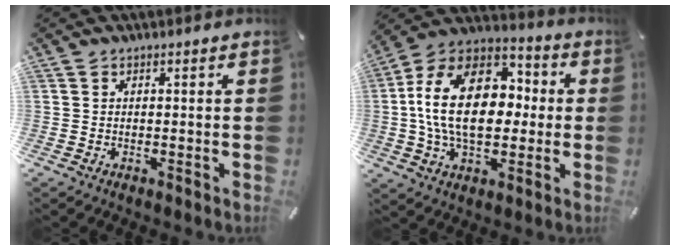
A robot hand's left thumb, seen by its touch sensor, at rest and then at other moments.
{"total": 22.1, "force": [0.0, 15.0, 16.3], "torque": [-0.316, 0.021, 0.001]}